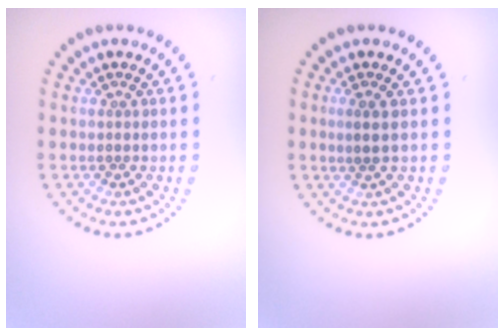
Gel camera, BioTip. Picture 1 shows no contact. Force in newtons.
{"total": 1.3, "press": 1.1, "slide": 0.6}